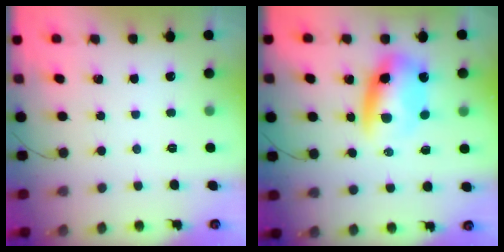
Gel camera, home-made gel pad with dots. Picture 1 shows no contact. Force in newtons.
{"total": 9.2, "press": 9.0, "slide": 2.0}